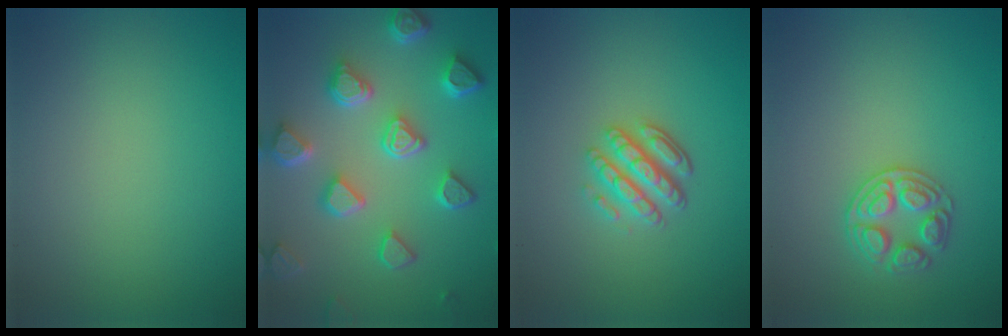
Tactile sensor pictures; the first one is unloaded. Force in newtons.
{"total": 6.7, "press": 5.3, "slide": 4.0}
{"total": 3.7, "press": 3.1, "slide": 2.0}
{"total": 2.7, "press": 2.7, "slide": 0.3}